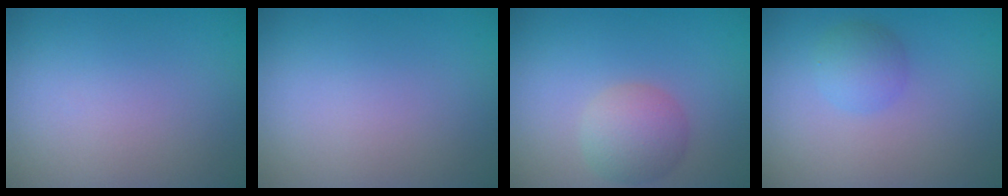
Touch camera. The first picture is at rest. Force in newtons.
{"total": 0.0}
{"total": 3.7, "press": 3.7, "slide": 0.2}
{"total": 2.1, "press": 2.1, "slide": 0.0}